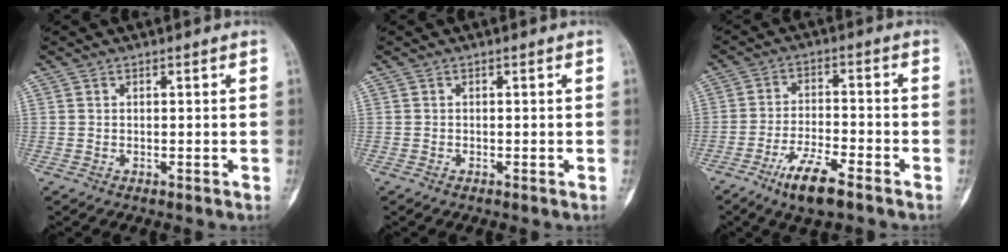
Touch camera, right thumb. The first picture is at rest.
{"total": 0.0}
{"total": 8.9, "force": [-5.7, 2.1, 6.5], "torque": [-0.127, 0.019, -0.101]}